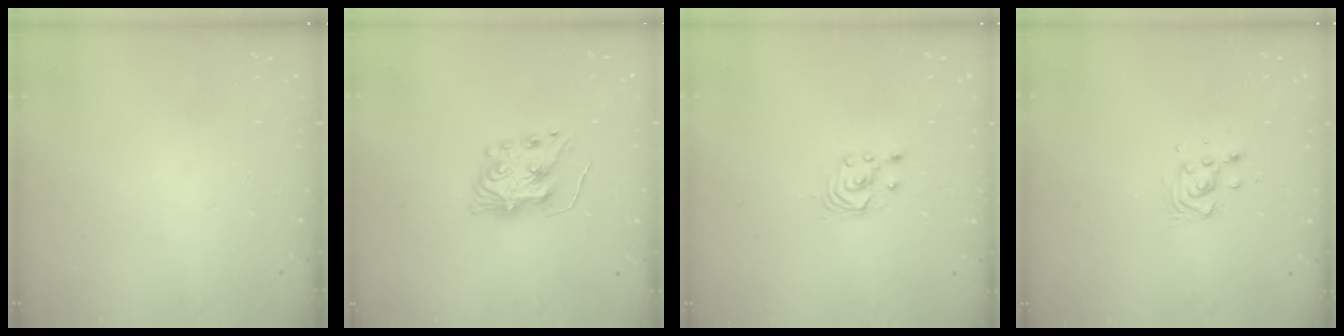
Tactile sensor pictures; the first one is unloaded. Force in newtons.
{"total": 8.2, "press": 8.2, "slide": 0.7}
{"total": 2.5, "press": 2.5, "slide": 0.2}
{"total": 6.2, "press": 6.0, "slide": 1.6}